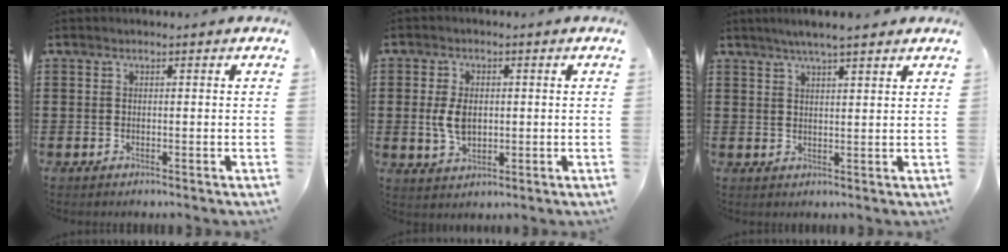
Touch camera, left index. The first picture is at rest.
{"total": 5.0, "force": [0.2, 3.1, 3.9], "torque": [-0.101, 0.002, -0.003]}
{"total": 4.0, "force": [3.3, 0.2, 2.3], "torque": [-0.052, 0.000, 0.058]}